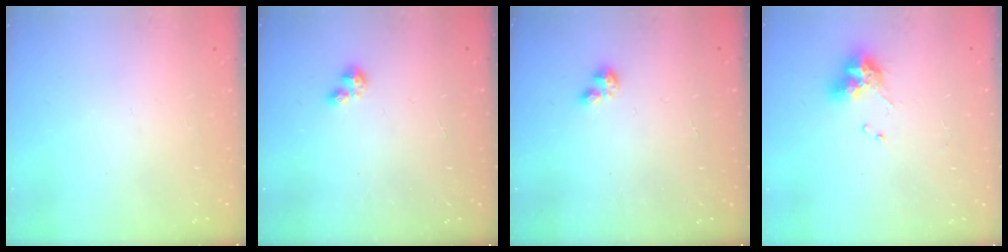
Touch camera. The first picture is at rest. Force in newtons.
{"total": 1.3, "press": 1.2, "slide": 0.3}
{"total": 1.3, "press": 1.2, "slide": 0.3}
{"total": 9.3, "press": 9.3, "slide": 0.8}